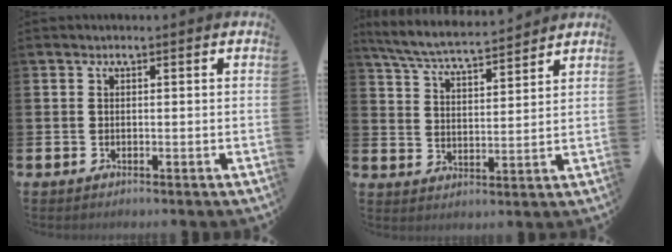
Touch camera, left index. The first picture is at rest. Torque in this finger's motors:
{"motor_torque": [0.83, -1.13, 0.08, 0.05]}